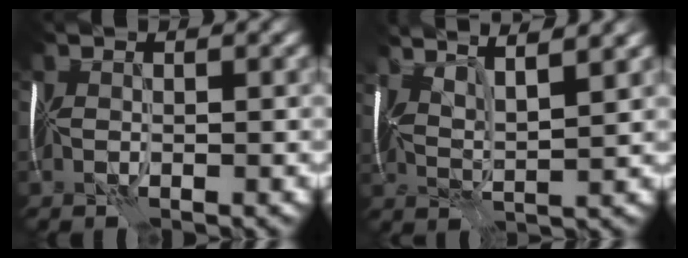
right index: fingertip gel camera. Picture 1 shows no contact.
{"total": 5.3, "force": [3.8, 1.2, 3.5], "torque": [-0.059, 0.013, 0.056]}